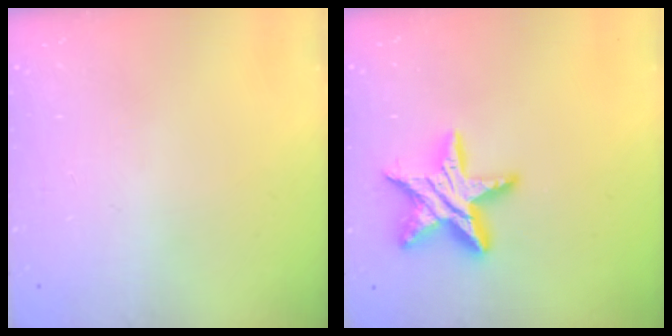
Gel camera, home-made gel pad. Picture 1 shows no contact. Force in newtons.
{"total": 15.3, "press": 15.3, "slide": 1.0}